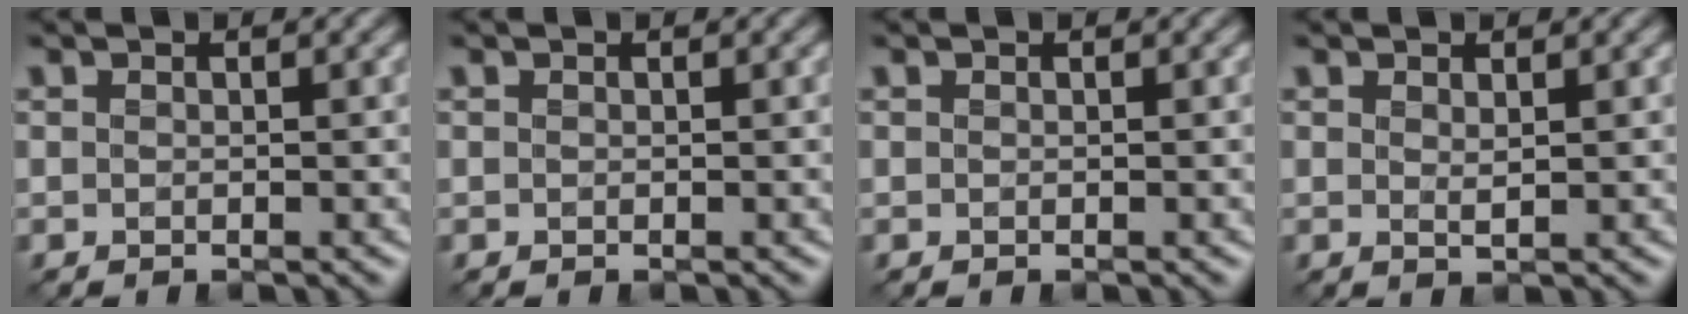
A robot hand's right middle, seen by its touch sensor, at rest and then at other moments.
{"total": 0.0}
{"total": 0.0}
{"total": 0.6, "force": [0.4, 0.1, 0.5], "torque": [-0.014, -0.002, 0.008]}